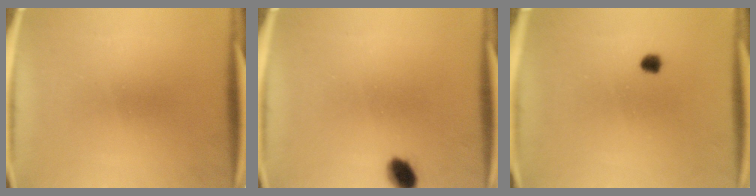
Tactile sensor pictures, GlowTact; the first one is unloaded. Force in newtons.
{"total": 4.2}
{"total": 1.9}